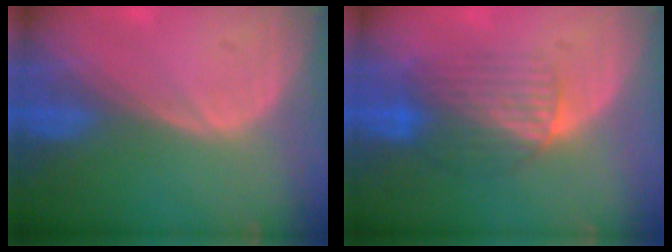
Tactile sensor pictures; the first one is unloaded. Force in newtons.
{"total": 6.5, "press": 6.4, "slide": 1.0}